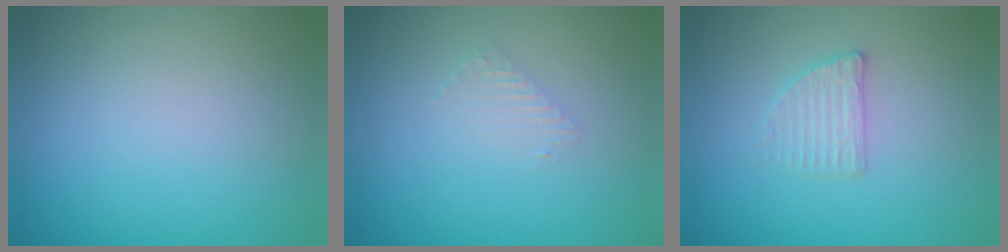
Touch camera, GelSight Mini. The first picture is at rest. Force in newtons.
{"total": 0.9, "press": 0.9, "slide": 0.2}
{"total": 1.9, "press": 1.9, "slide": 0.4}